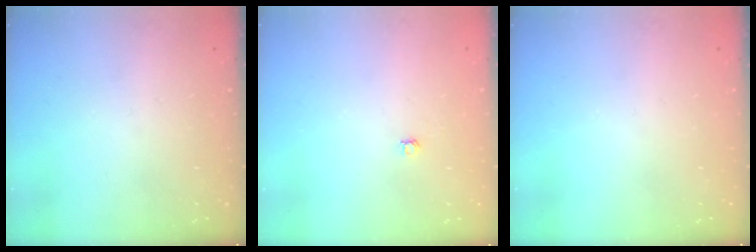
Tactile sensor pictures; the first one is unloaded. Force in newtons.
{"total": 3.0, "press": 3.0, "slide": 0.4}
{"total": 0.0}